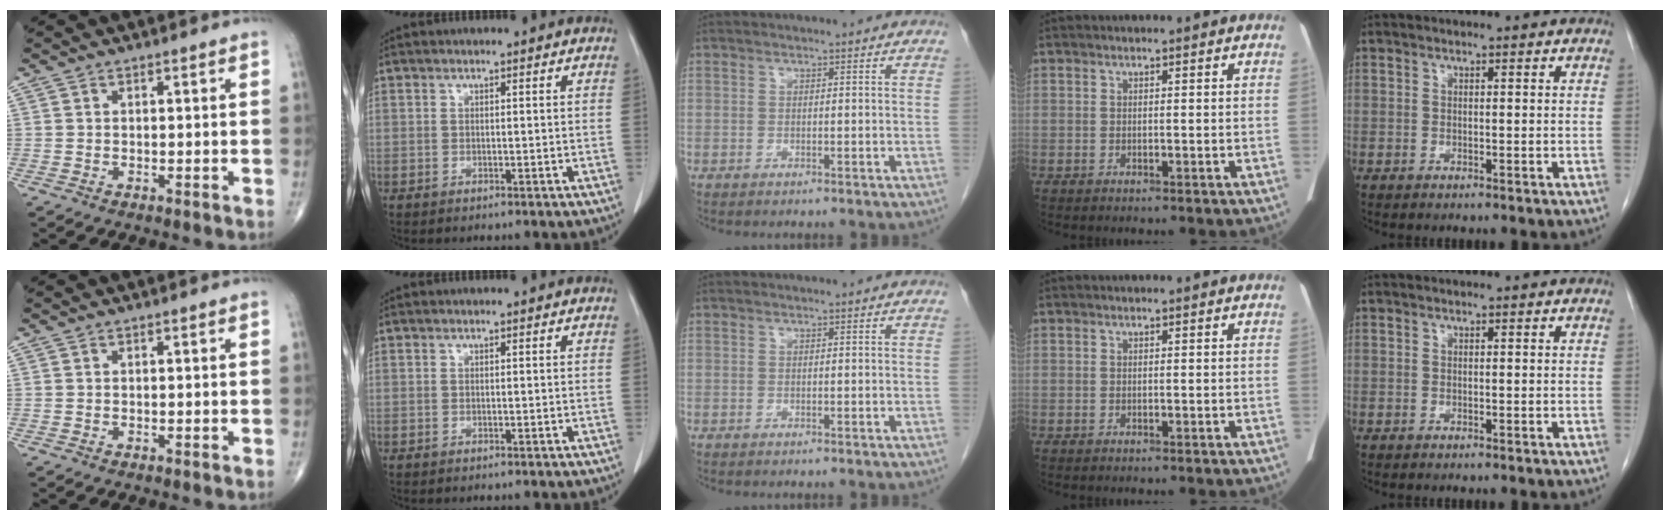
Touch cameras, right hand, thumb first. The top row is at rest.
{}